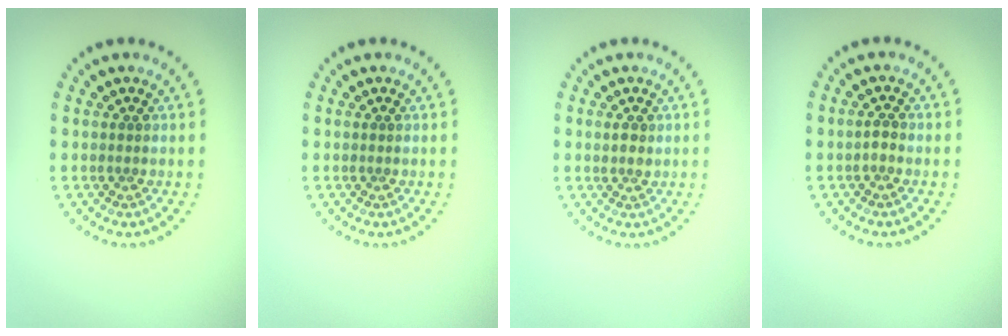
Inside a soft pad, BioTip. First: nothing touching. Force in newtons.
{"total": 0.0}
{"total": 1.2, "press": 1.1, "slide": 0.5}
{"total": 0.8, "press": 0.7, "slide": 0.2}